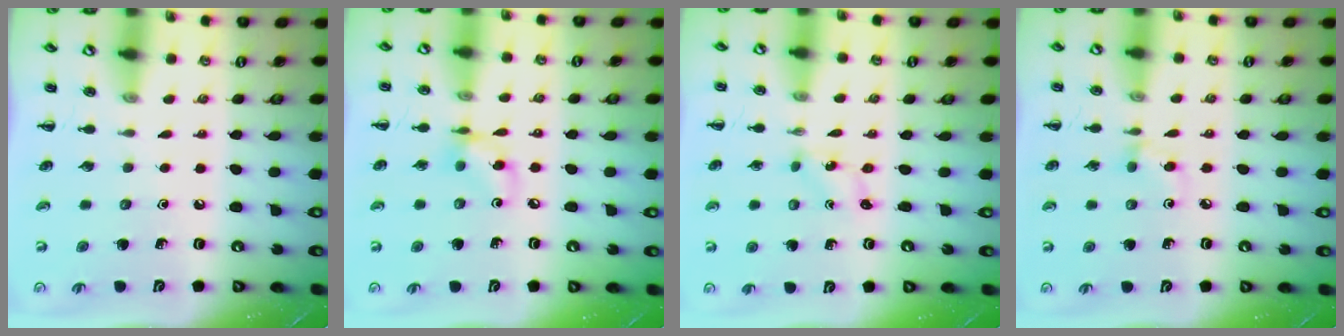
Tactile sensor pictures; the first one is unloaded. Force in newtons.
{"total": 7.0, "press": 6.9, "slide": 0.3}
{"total": 0.0}
{"total": 5.4, "press": 5.1, "slide": 1.9}